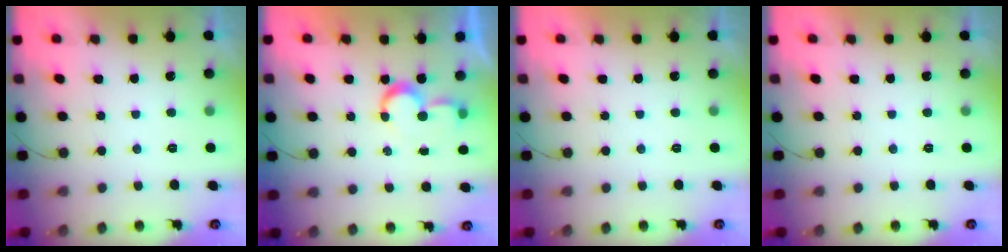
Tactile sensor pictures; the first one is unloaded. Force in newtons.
{"total": 5.5, "press": 5.4, "slide": 0.5}
{"total": 1.8, "press": 1.8, "slide": 0.0}
{"total": 1.8, "press": 1.8, "slide": 0.1}